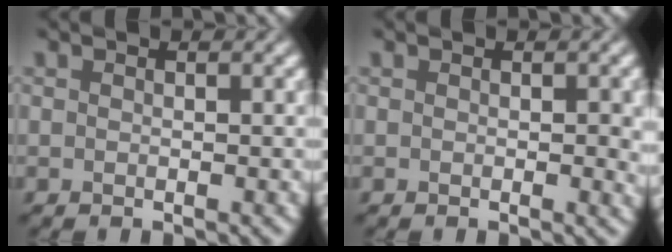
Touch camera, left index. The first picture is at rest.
{"total": 1.4, "force": [0.0, 0.4, 1.3], "torque": [-0.014, -0.004, 0.001]}